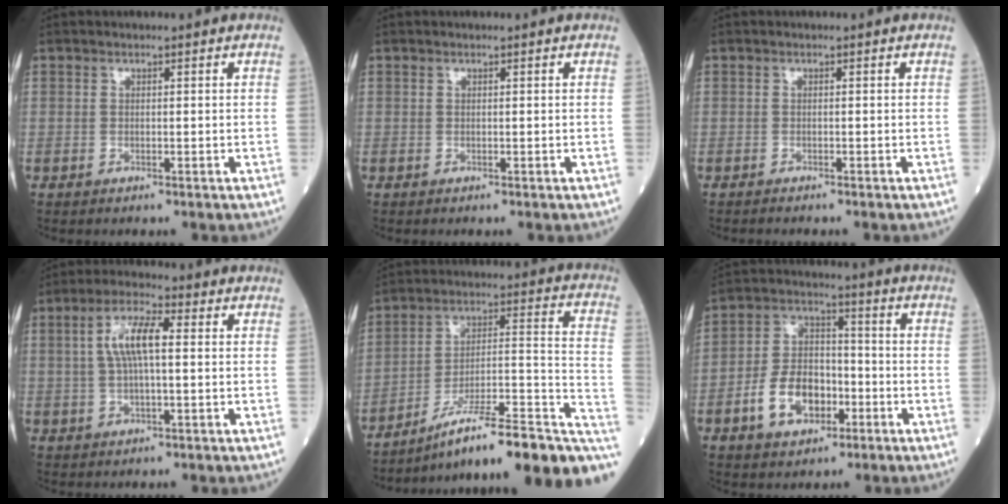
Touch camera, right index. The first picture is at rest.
{"total": 0.0}
{"total": 1.4, "force": [-1.3, 0.0, 0.5], "torque": [-0.007, 0.000, -0.017]}
{"total": 7.0, "force": [1.0, 1.6, 6.7], "torque": [-0.138, 0.017, 0.018]}
{"total": 23.6, "force": [-16.0, 3.1, 17.1], "torque": [-0.167, 0.027, -0.246]}
{"total": 10.2, "force": [-3.9, 6.3, 7.0], "torque": [-0.145, 0.018, -0.068]}